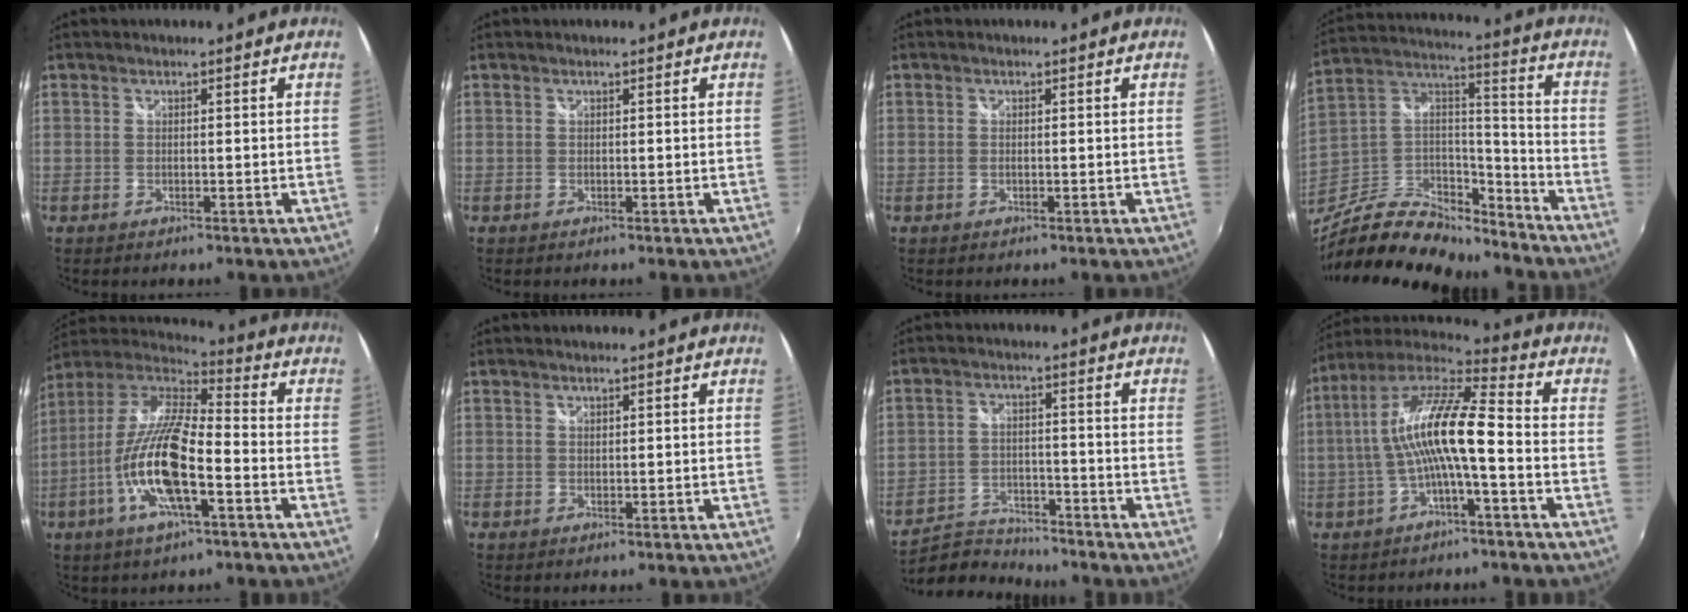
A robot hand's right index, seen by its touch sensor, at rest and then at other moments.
{"total": 0.0}
{"total": 0.6, "force": [-0.1, 0.1, 0.5], "torque": [-0.012, 0.000, -0.004]}
{"total": 25.0, "force": [-19.9, 10.0, 11.3], "torque": [-0.242, 0.026, -0.321]}
{"total": 17.5, "force": [-6.3, 4.6, 15.7], "torque": [-0.307, -0.017, -0.127]}
{"total": 0.0}
{"total": 8.5, "force": [-7.9, 2.8, 1.2], "torque": [-0.050, 0.004, -0.133]}
{"total": 13.1, "force": [-1.9, 1.9, 12.8], "torque": [-0.246, 0.016, -0.035]}